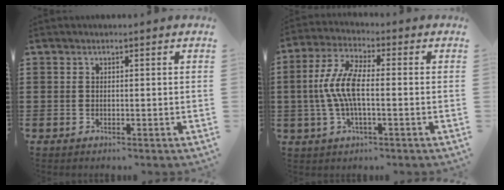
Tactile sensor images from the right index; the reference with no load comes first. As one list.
[{"total": 7.9, "force": [-0.9, 2.4, 7.4], "torque": [-0.174, -0.009, -0.026]}]